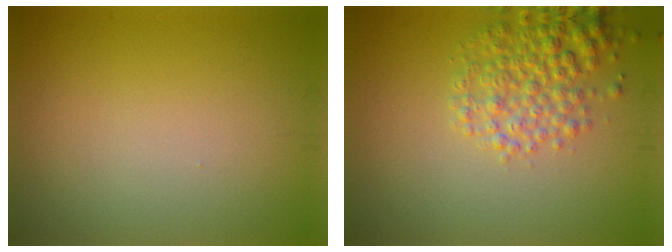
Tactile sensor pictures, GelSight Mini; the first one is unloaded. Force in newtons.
{"total": 4.0, "press": 4.0, "slide": 0.2}